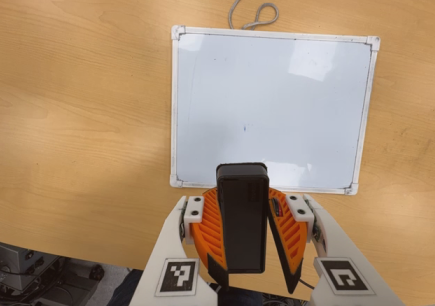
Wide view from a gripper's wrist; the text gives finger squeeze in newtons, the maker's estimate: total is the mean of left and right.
{"total": 11.2, "left": 10.2, "right": 12.1}